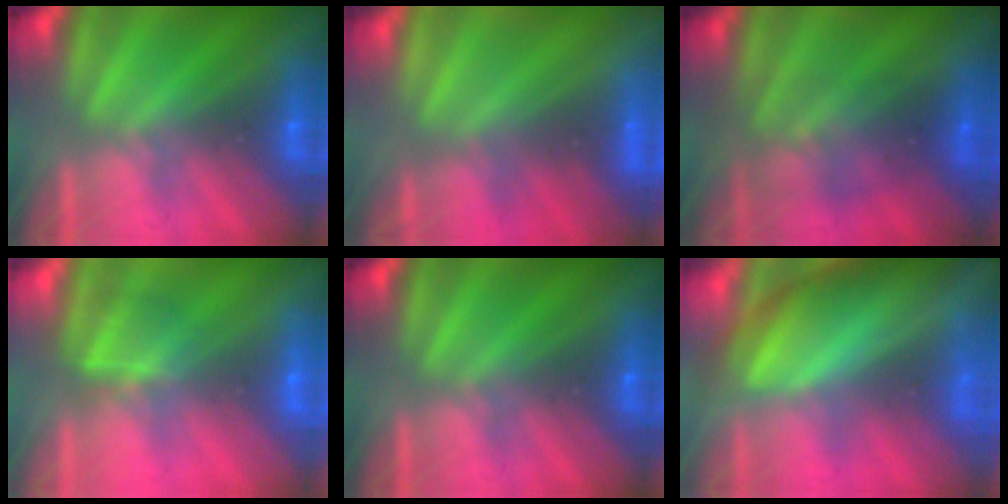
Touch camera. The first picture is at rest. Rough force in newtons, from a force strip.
{"total": 3.7}
{"total": 2.2}
{"total": 4.7}
{"total": 0.0}
{"total": 7.8}